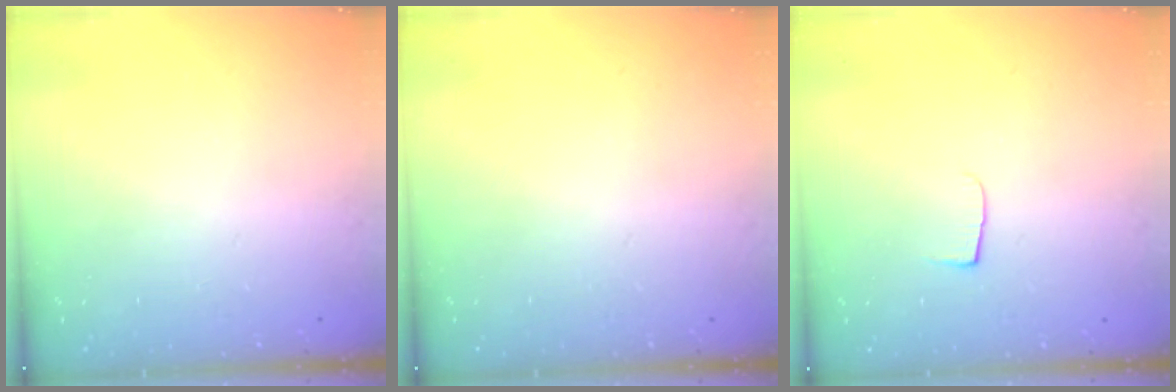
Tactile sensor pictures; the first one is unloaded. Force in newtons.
{"total": 0.0}
{"total": 4.2, "press": 4.1, "slide": 0.5}